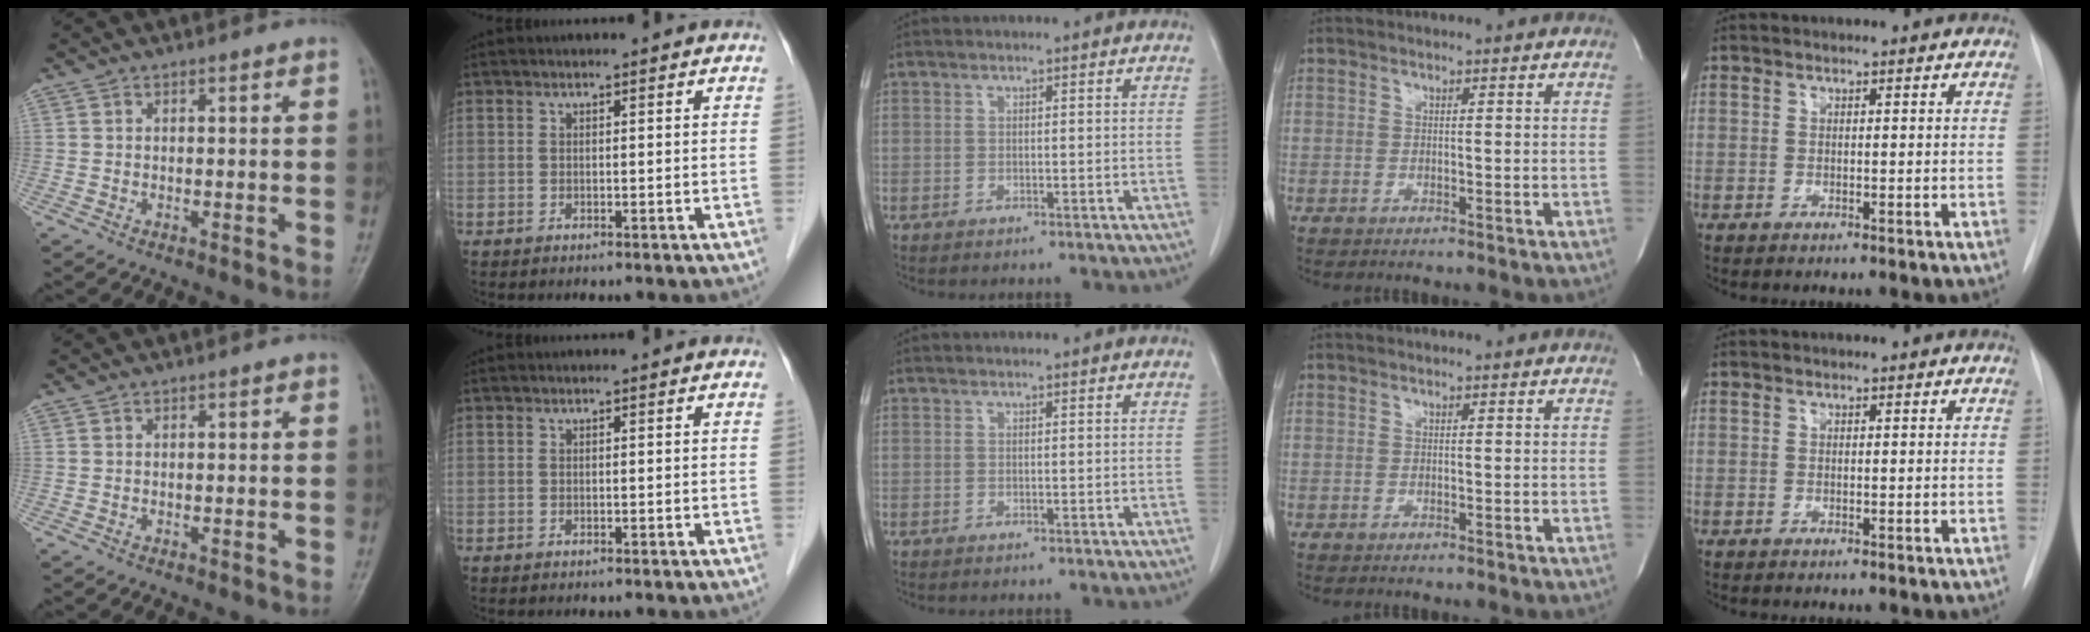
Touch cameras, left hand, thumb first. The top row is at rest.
{}